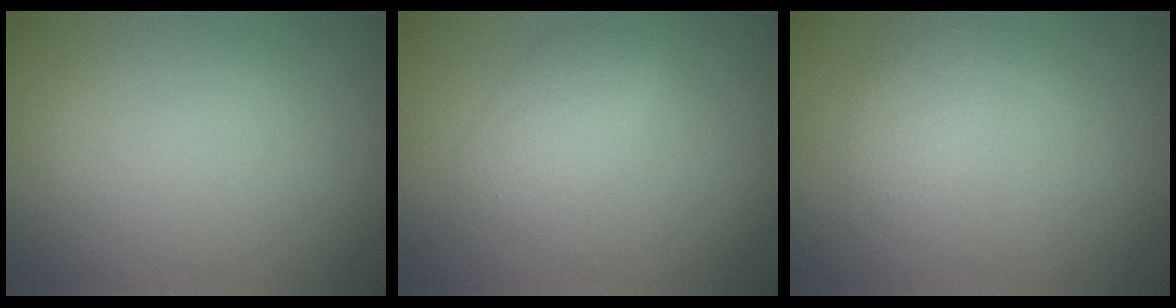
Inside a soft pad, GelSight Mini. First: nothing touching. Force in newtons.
{"total": 2.4, "press": 2.4, "slide": 0.2}
{"total": 1.6, "press": 1.6, "slide": 0.1}